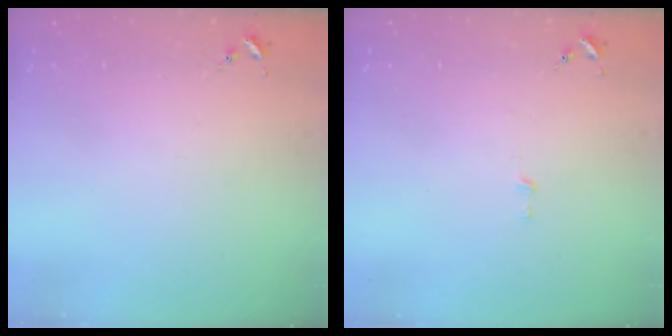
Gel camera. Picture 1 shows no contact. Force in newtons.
{"total": 2.6, "press": 2.6, "slide": 0.2}